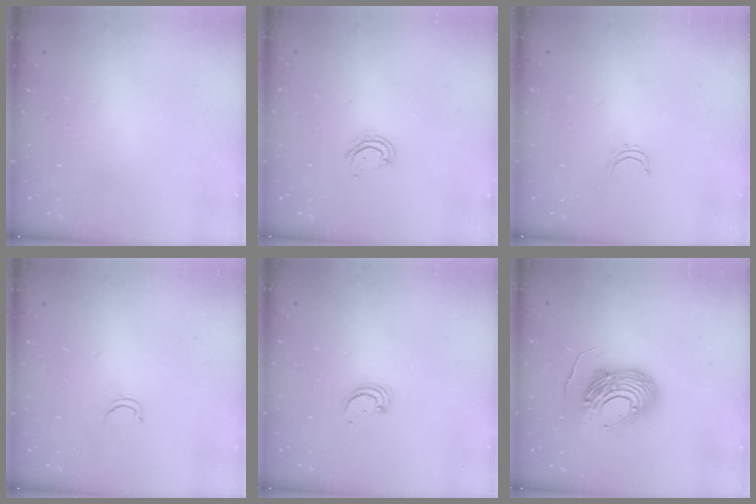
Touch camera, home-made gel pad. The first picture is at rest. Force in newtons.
{"total": 4.2, "press": 4.1, "slide": 0.4}
{"total": 3.6, "press": 3.6, "slide": 0.3}
{"total": 2.6, "press": 2.5, "slide": 0.4}
{"total": 1.7, "press": 1.7, "slide": 0.1}
{"total": 14.4, "press": 14.4, "slide": 1.1}